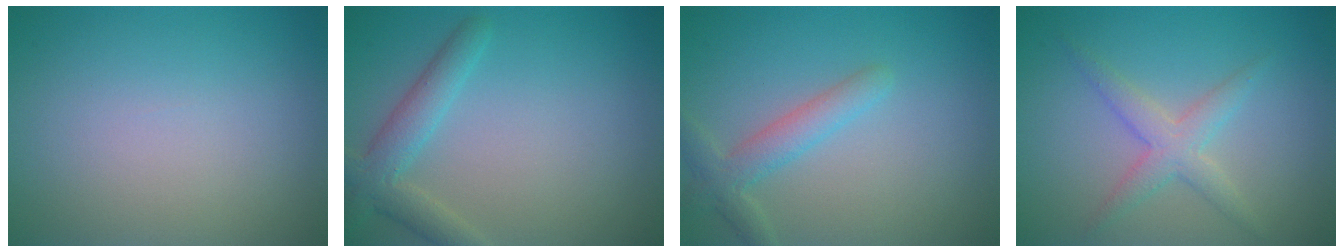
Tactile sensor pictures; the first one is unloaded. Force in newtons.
{"total": 3.4, "press": 3.4, "slide": 0.2}
{"total": 2.8, "press": 2.8, "slide": 0.2}
{"total": 2.7, "press": 2.7, "slide": 0.1}